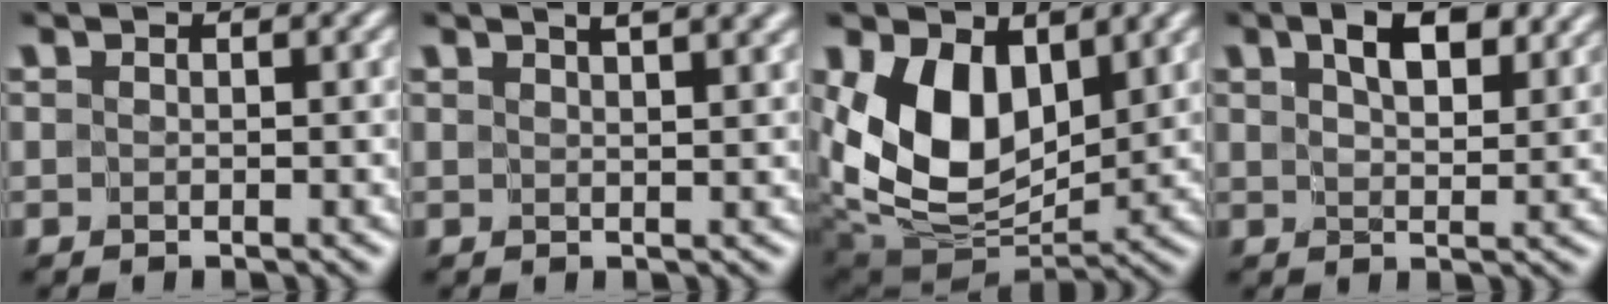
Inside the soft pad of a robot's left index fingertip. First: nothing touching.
{"total": 6.1, "force": [4.1, 2.3, 3.9], "torque": [-0.013, 0.031, 0.029]}
{"total": 8.6, "force": [2.6, 5.4, 6.1], "torque": [-0.117, -0.027, 0.046]}
{"total": 5.7, "force": [3.4, 2.4, 3.9], "torque": [-0.058, 0.005, 0.053]}